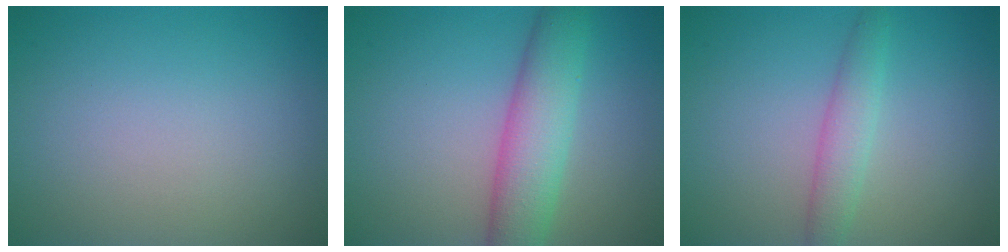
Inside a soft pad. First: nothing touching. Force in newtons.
{"total": 5.8, "press": 5.8, "slide": 0.2}
{"total": 2.5, "press": 2.5, "slide": 0.1}